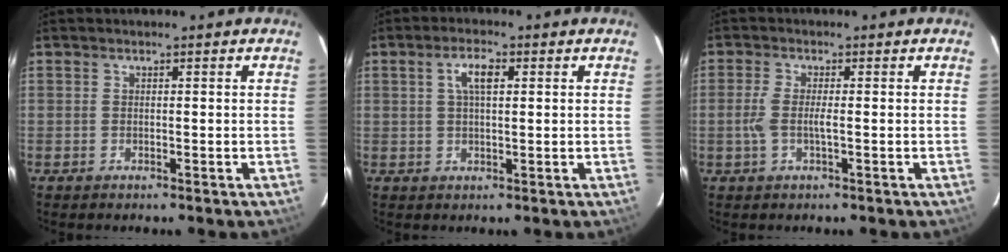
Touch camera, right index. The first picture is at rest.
{"total": 4.1, "force": [1.3, 1.5, 3.6], "torque": [-0.069, 0.009, 0.024]}
{"total": 3.6, "force": [-0.7, 0.6, 3.5], "torque": [-0.075, 0.000, -0.014]}